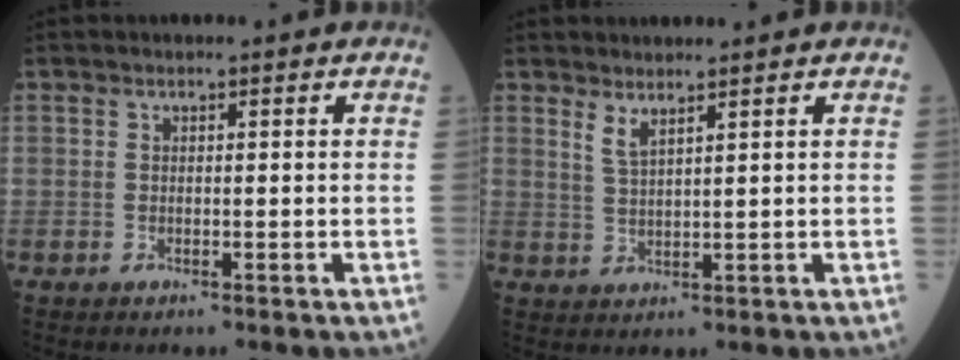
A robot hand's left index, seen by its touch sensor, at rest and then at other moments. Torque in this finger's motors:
{"motor_torque": [0.40, -0.28, 0.10, 0.04]}